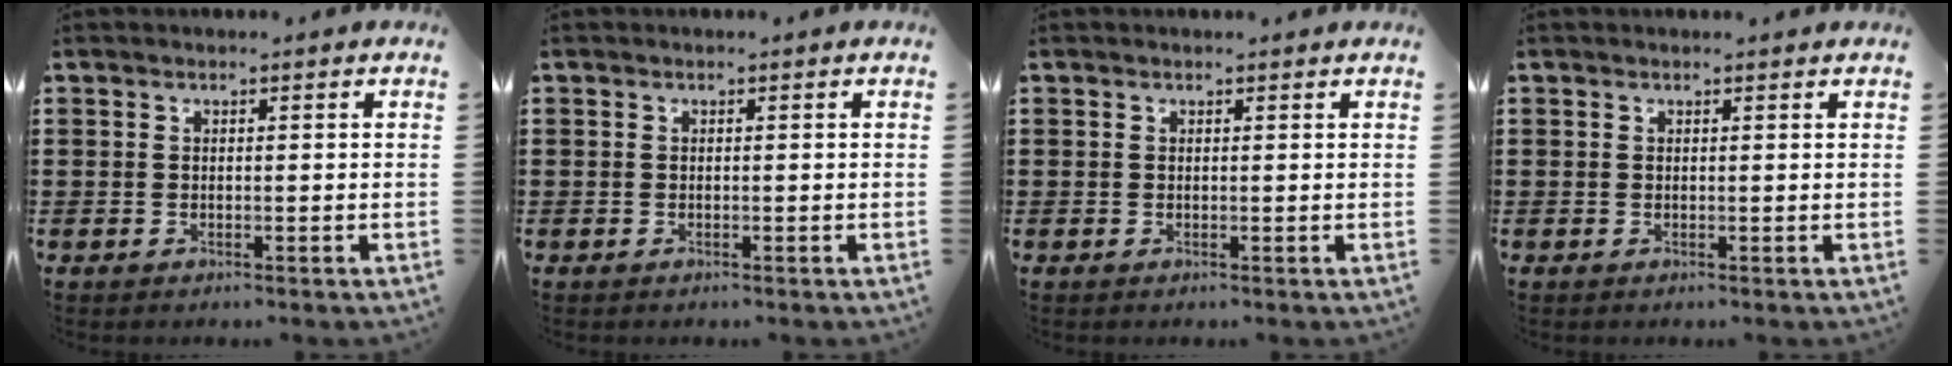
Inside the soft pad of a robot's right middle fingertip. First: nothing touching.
{"total": 0.0}
{"total": 0.0}
{"total": 0.0}